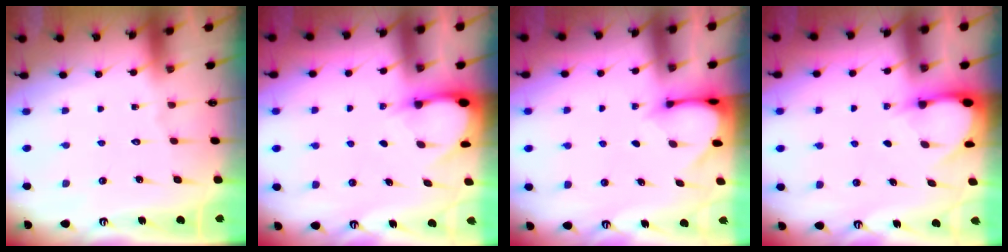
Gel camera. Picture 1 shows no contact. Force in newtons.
{"total": 2.9, "press": 2.9, "slide": 0.3}
{"total": 3.4, "press": 3.4, "slide": 0.3}
{"total": 2.9, "press": 2.9, "slide": 0.3}